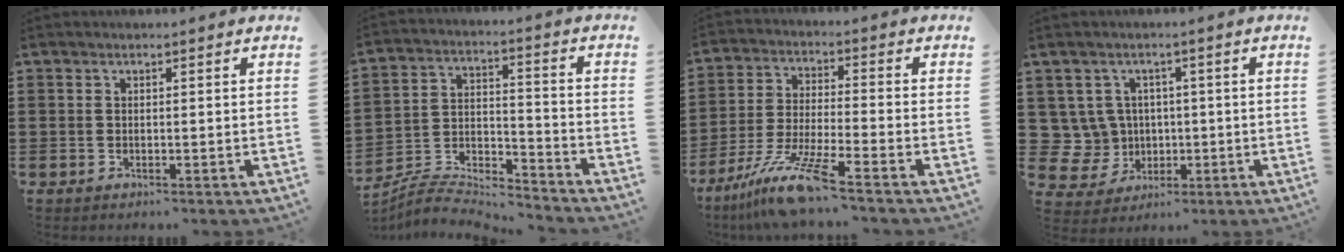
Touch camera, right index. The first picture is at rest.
{"total": 6.3, "force": [-6.2, 0.8, 1.2], "torque": [-0.034, -0.002, -0.128]}
{"total": 10.3, "force": [-7.8, -0.1, 6.7], "torque": [-0.154, -0.011, -0.160]}
{"total": 6.3, "force": [0.7, 6.2, 1.3], "torque": [-0.078, 0.005, 0.012]}